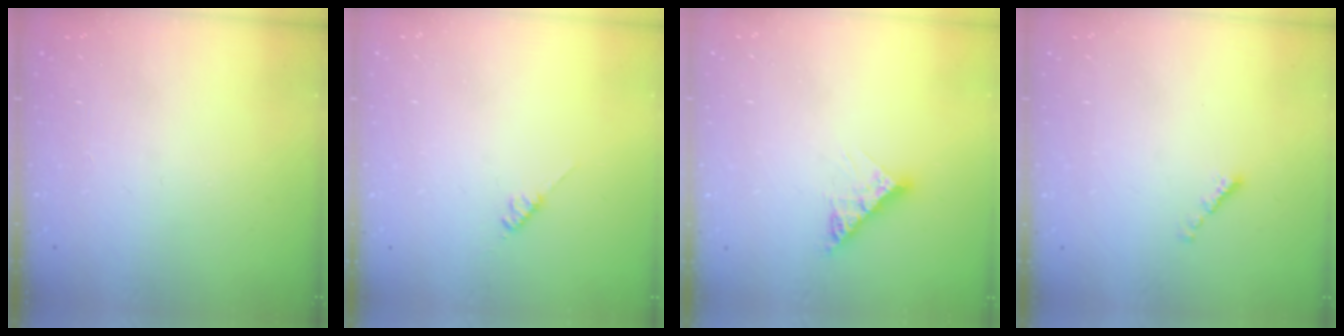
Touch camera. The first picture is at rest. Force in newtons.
{"total": 2.8, "press": 2.8, "slide": 0.5}
{"total": 8.6, "press": 8.5, "slide": 0.9}
{"total": 0.7, "press": 0.5, "slide": 0.4}